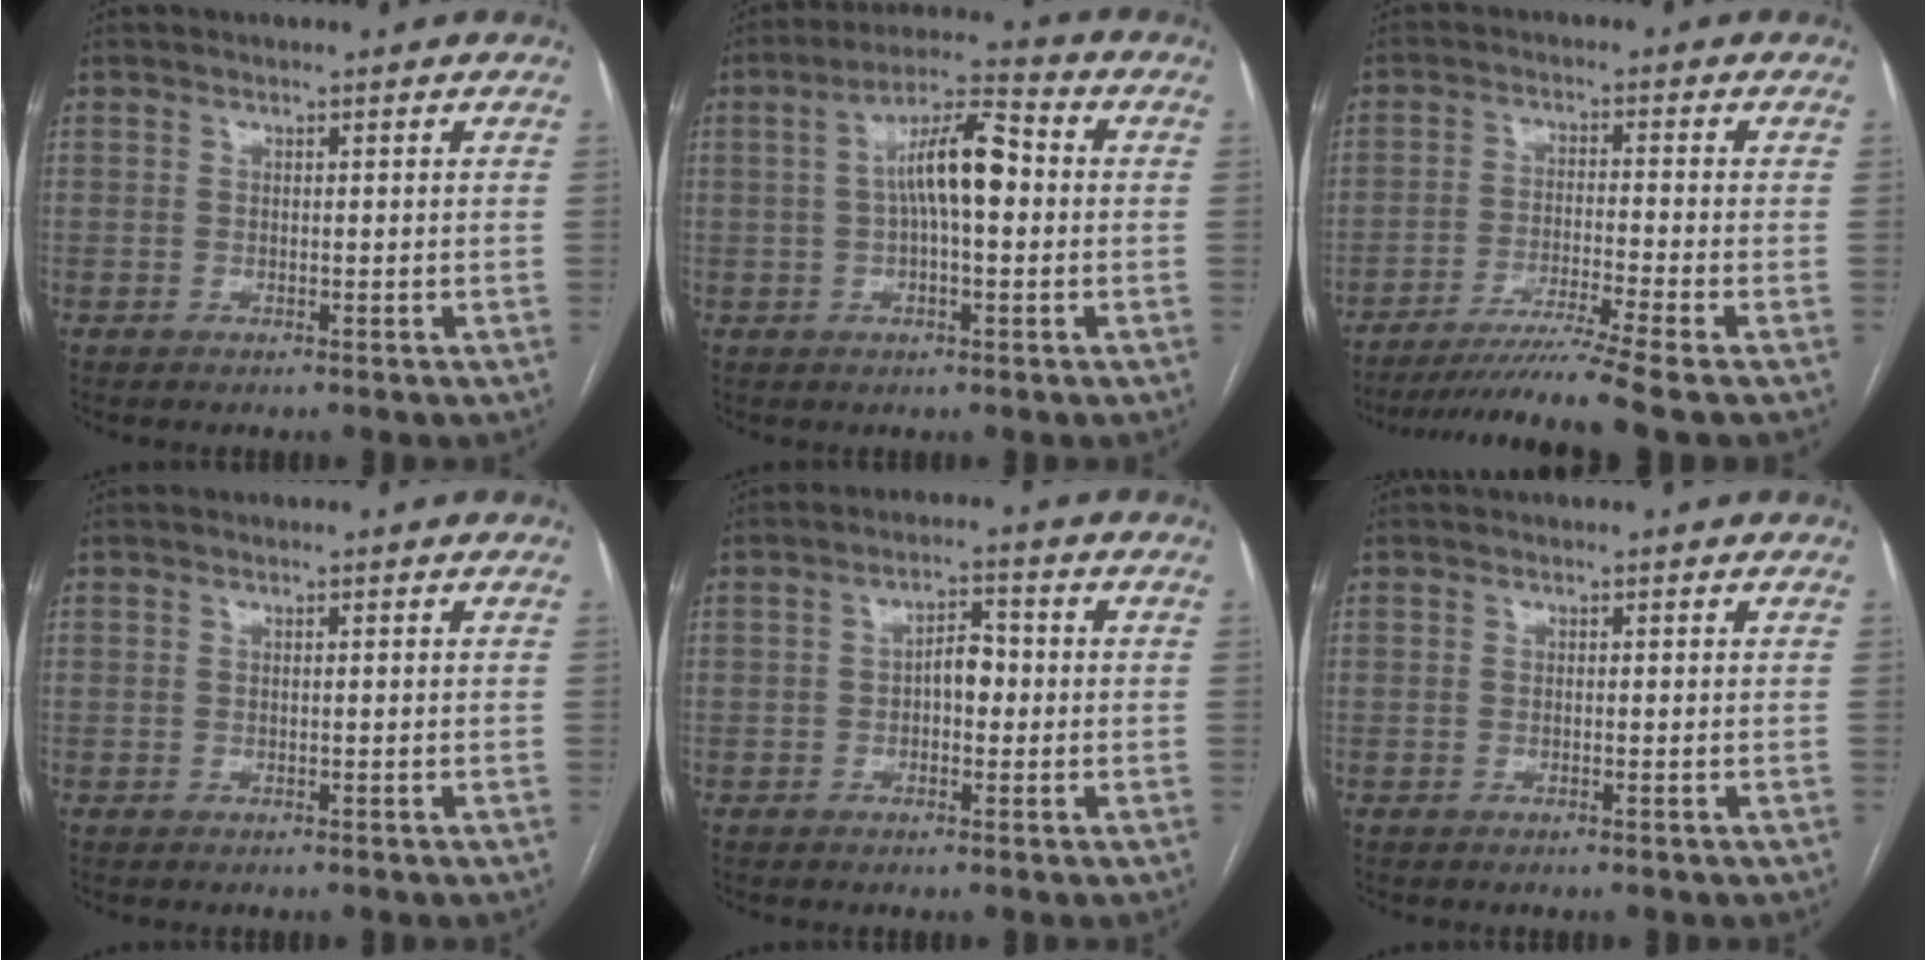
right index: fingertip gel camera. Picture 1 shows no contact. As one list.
[{"total": 9.6, "force": [0.6, 2.4, 9.2], "torque": [-0.170, 0.029, 0.006]}, {"total": 10.4, "force": [-8.5, -3.1, 5.1], "torque": [-0.078, -0.032, -0.143]}, {"total": 0.0}, {"total": 3.8, "force": [-0.4, 1.9, 3.3], "torque": [-0.050, 0.015, -0.009]}, {"total": 0.0}]